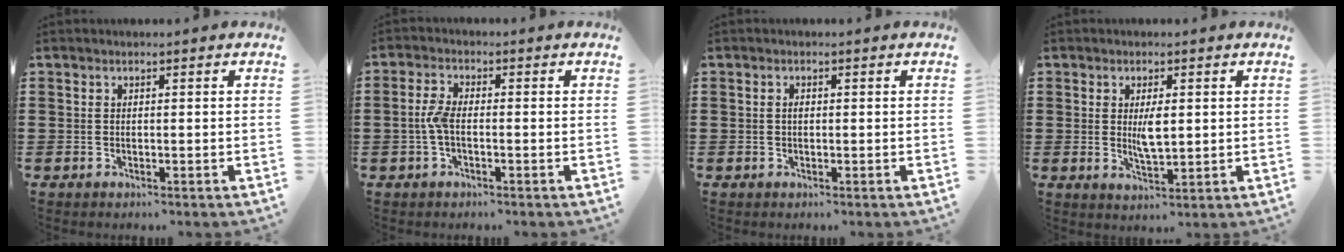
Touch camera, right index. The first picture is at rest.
{"total": 3.5, "force": [-0.8, 1.3, 3.2], "torque": [-0.080, -0.001, -0.022]}
{"total": 0.9, "force": [0.0, 0.4, 0.8], "torque": [-0.016, 0.000, 0.000]}
{"total": 4.0, "force": [0.5, 1.4, 3.7], "torque": [-0.064, 0.000, 0.006]}